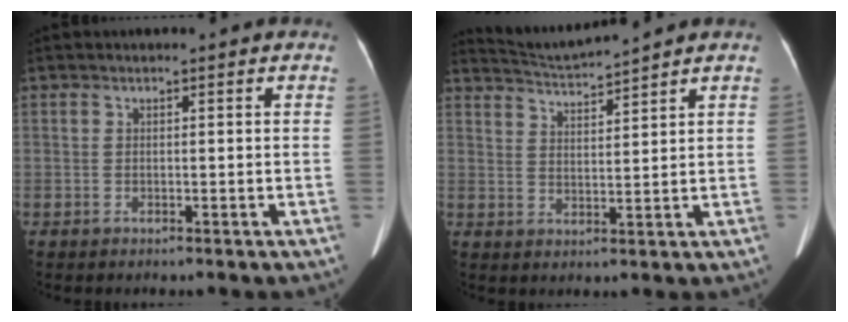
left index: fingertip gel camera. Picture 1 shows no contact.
{"total": 5.3, "force": [5.1, -1.5, 0.3], "torque": [-0.018, 0.002, 0.101]}